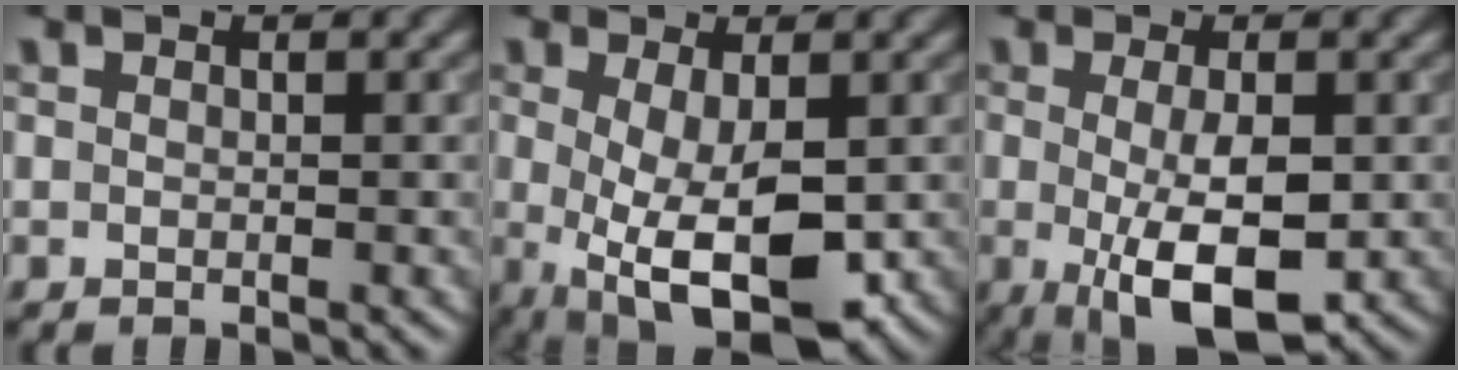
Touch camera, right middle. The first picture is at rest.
{"total": 7.6, "force": [-1.2, 3.0, 6.9], "torque": [-0.133, -0.018, -0.013]}
{"total": 6.2, "force": [-1.0, 2.0, 5.8], "torque": [-0.098, -0.013, -0.012]}